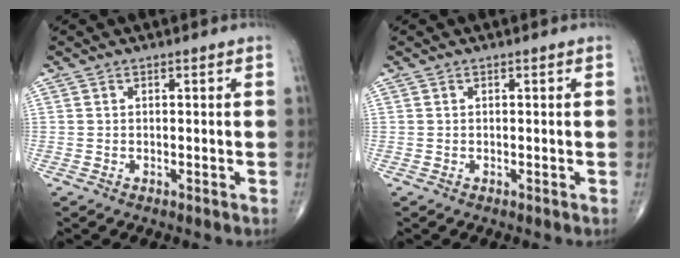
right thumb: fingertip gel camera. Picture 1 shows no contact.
{"total": 0.0}